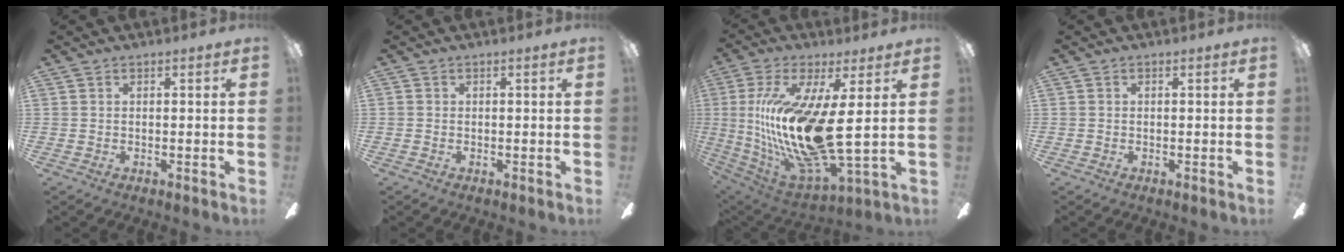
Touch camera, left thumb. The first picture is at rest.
{"total": 0.0}
{"total": 20.9, "force": [2.2, 5.6, 20.0], "torque": [-0.422, -0.043, 0.033]}
{"total": 0.0}